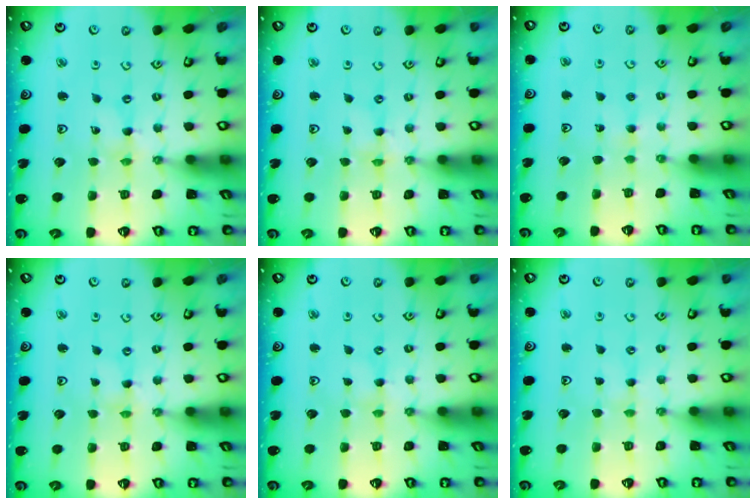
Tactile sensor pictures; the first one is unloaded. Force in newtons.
{"total": 0.0}
{"total": 2.5, "press": 2.5, "slide": 0.3}
{"total": 0.0}
{"total": 0.9, "press": 0.8, "slide": 0.2}
{"total": 1.0, "press": 1.0, "slide": 0.2}